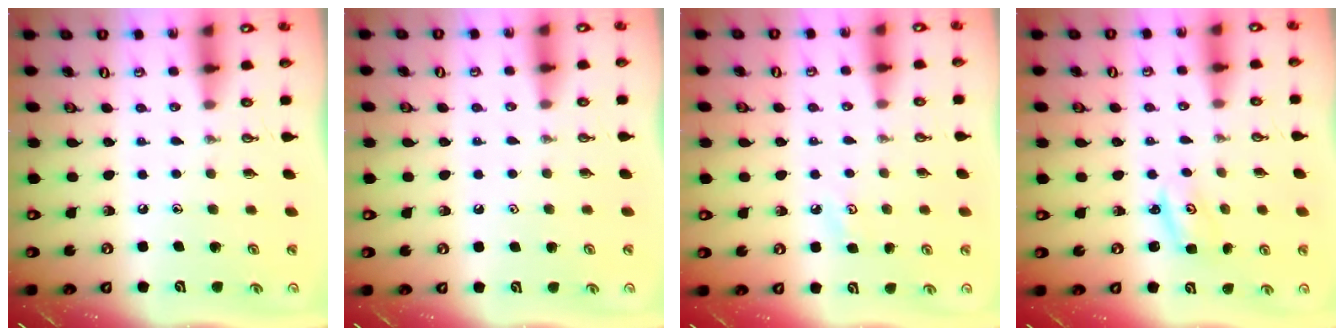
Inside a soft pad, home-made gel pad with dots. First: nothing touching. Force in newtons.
{"total": 0.9, "press": 0.7, "slide": 0.5}
{"total": 3.2, "press": 3.1, "slide": 0.5}
{"total": 2.4, "press": 2.4, "slide": 0.1}